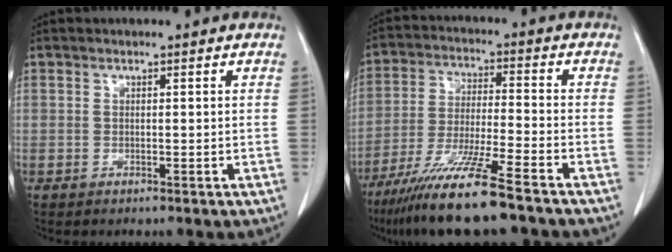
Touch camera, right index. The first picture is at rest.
{"total": 13.2, "force": [-9.8, -0.4, 8.9], "torque": [-0.169, -0.040, -0.173]}